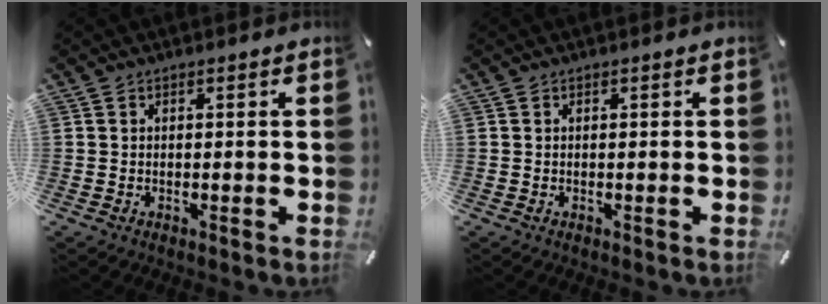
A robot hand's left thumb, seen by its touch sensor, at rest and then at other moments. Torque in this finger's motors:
{"motor_torque": [-0.02, 0.00, -0.01, -0.06, 0.00]}